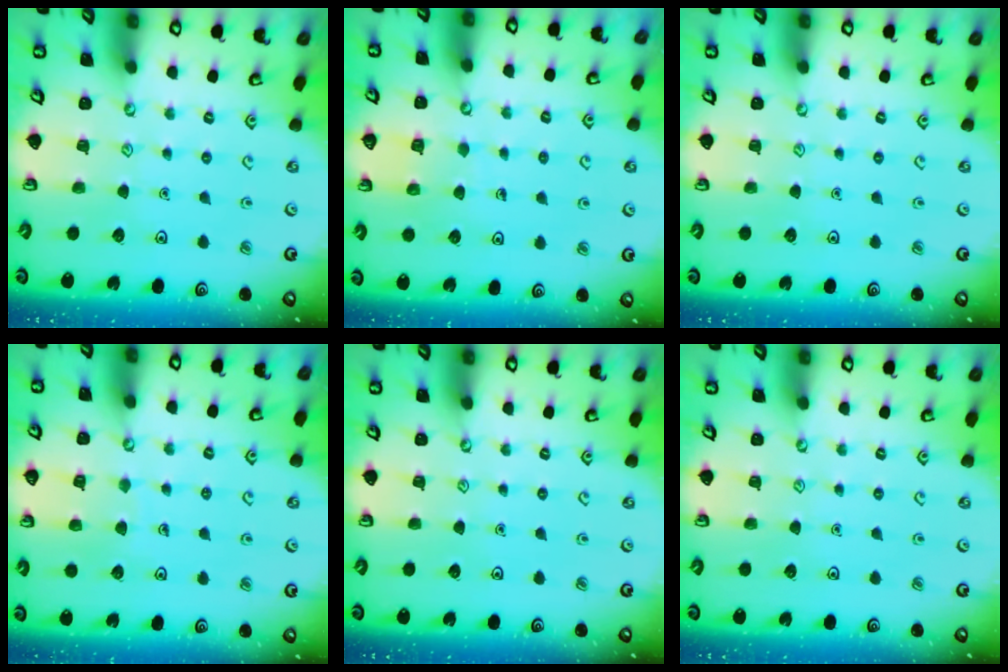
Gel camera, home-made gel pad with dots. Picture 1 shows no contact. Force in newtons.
{"total": 3.9, "press": 3.9, "slide": 0.3}
{"total": 0.0}
{"total": 6.4, "press": 6.3, "slide": 0.6}
{"total": 0.0}
{"total": 0.0}